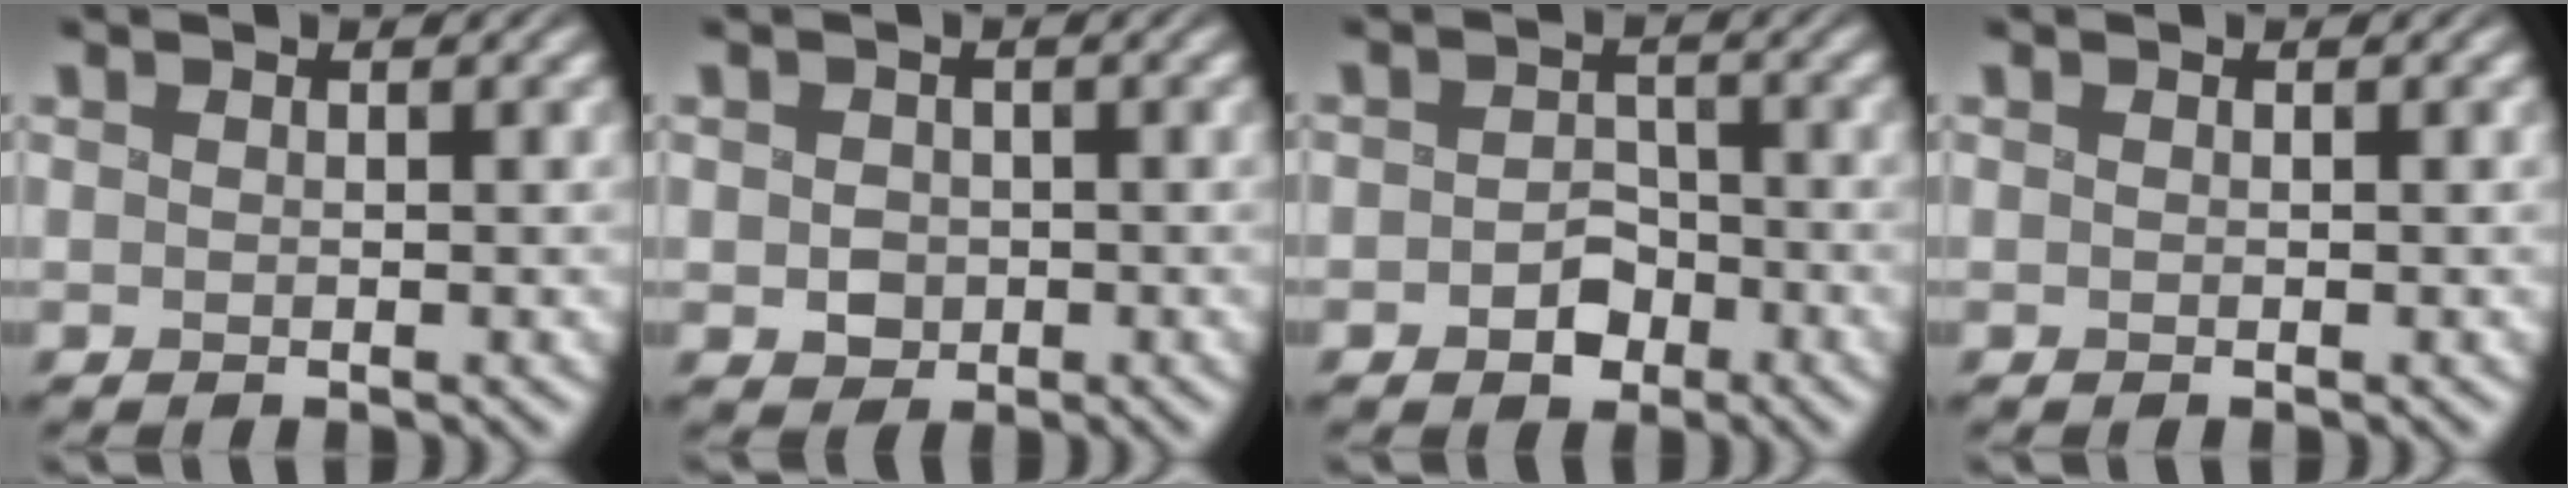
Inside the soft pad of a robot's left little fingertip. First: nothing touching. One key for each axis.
{"total": 2.0, "fx": -0.2, "fy": 1.8, "fz": 0.9, "tx": -0.020, "ty": 0.000, "tz": -0.003}
{"total": 3.1, "fx": -1.7, "fy": 2.1, "fz": 1.4, "tx": -0.013, "ty": -0.003, "tz": -0.036}
{"total": 0.0}